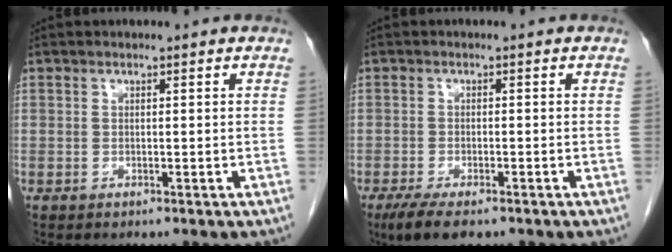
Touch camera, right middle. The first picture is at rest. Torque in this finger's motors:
{"motor_torque": [0.98, -0.56, 0.38, 0.03]}